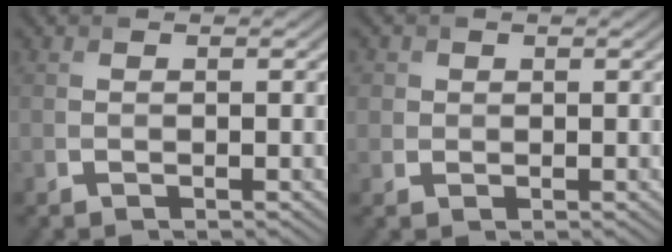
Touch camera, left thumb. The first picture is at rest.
{"total": 1.8, "force": [0.5, 1.7, 0.3], "torque": [-0.008, -0.005, 0.011]}